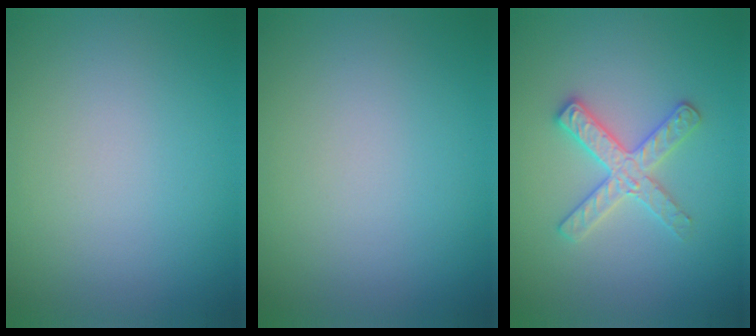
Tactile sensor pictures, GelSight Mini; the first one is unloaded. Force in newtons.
{"total": 0.0}
{"total": 2.8, "press": 2.8, "slide": 0.3}